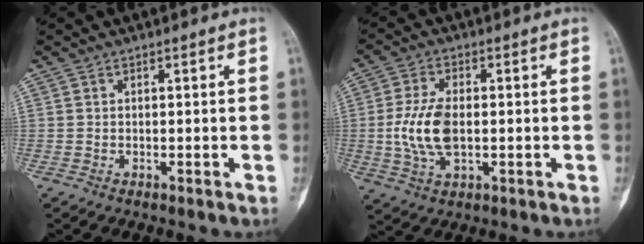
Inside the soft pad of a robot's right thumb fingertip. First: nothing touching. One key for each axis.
{"total": 9.5, "fx": -0.5, "fy": 5.0, "fz": 8.0, "tx": -0.170, "ty": 0.001, "tz": -0.007}